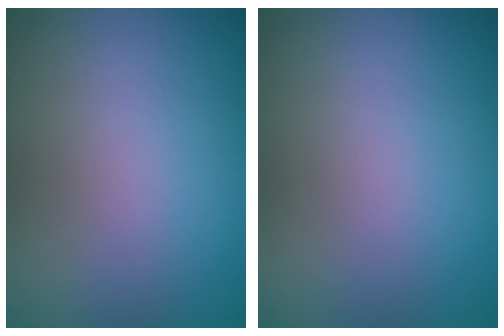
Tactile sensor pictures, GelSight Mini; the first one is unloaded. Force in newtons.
{"total": 0.0}